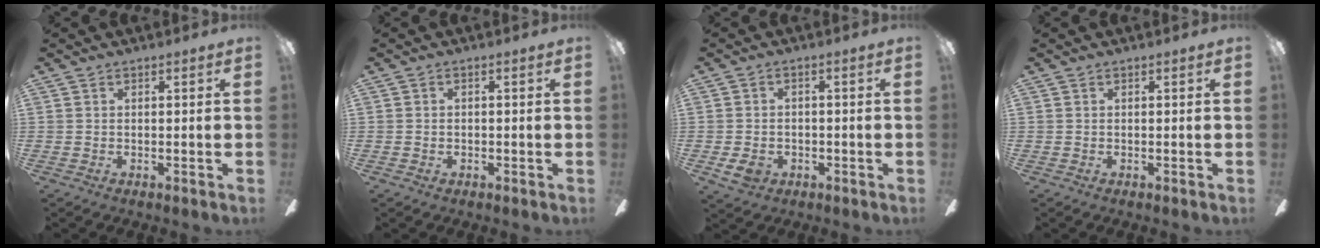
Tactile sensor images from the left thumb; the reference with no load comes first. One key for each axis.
{"total": 0.7, "fx": -0.3, "fy": 0.5, "fz": 0.5, "tx": -0.009, "ty": 0.002, "tz": -0.007}
{"total": 4.6, "fx": -1.9, "fy": 3.2, "fz": 2.7, "tx": -0.060, "ty": 0.006, "tz": -0.035}
{"total": 0.0}